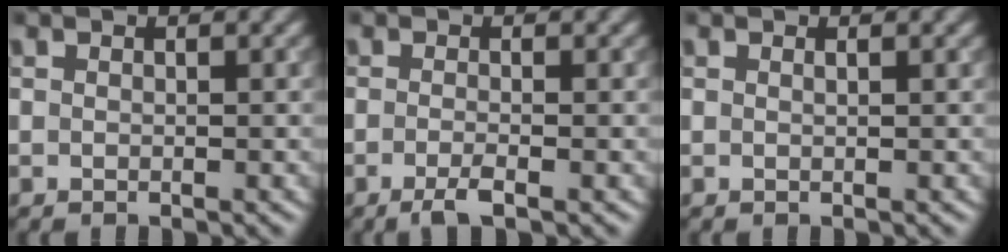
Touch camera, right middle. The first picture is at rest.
{"total": 1.9, "force": [-1.0, 0.4, 1.6], "torque": [-0.026, -0.001, -0.022]}
{"total": 0.5, "force": [0.3, 0.2, 0.4], "torque": [-0.004, 0.001, 0.004]}